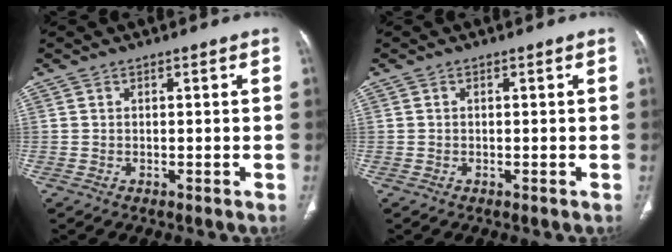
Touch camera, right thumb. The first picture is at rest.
{"total": 0.0}